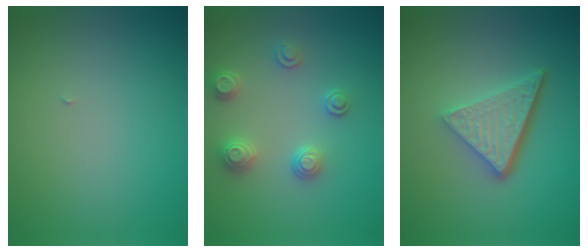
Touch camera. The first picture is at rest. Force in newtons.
{"total": 2.7, "press": 2.6, "slide": 0.3}
{"total": 5.6, "press": 3.7, "slide": 4.2}